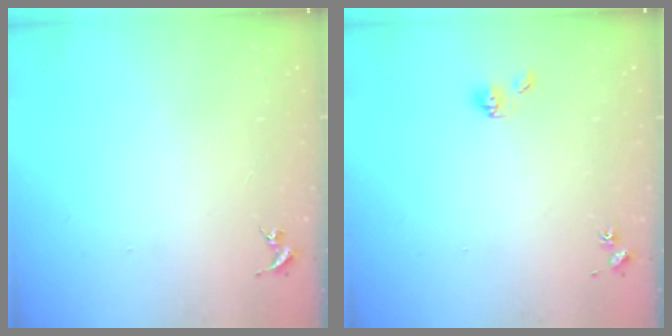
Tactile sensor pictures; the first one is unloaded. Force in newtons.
{"total": 5.3, "press": 4.7, "slide": 2.3}